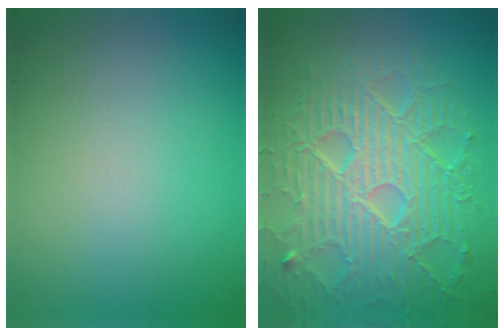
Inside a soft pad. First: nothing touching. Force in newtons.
{"total": 9.2, "press": 6.6, "slide": 6.5}